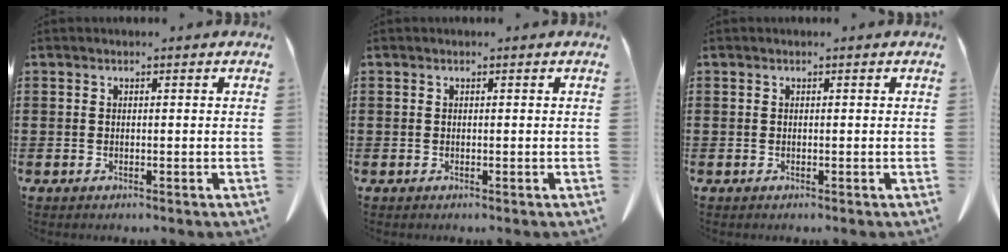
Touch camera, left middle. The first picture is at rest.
{"total": 0.0}
{"total": 0.0}